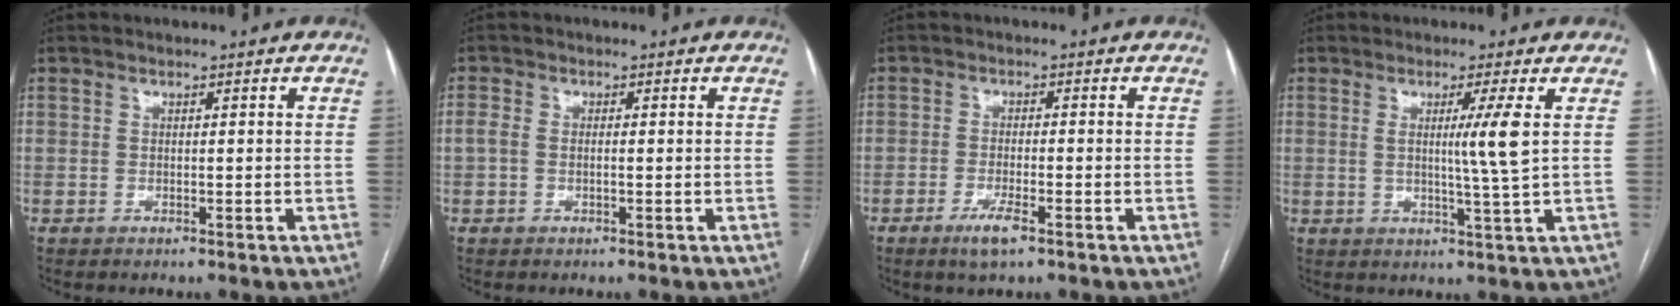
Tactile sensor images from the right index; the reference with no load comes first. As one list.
[{"total": 2.0, "force": [-0.2, 1.1, 1.6], "torque": [-0.037, 0.010, -0.001]}, {"total": 3.7, "force": [-2.3, 0.6, 2.9], "torque": [-0.059, -0.004, -0.040]}, {"total": 5.2, "force": [1.1, -1.6, 4.8], "torque": [-0.086, -0.014, 0.019]}]